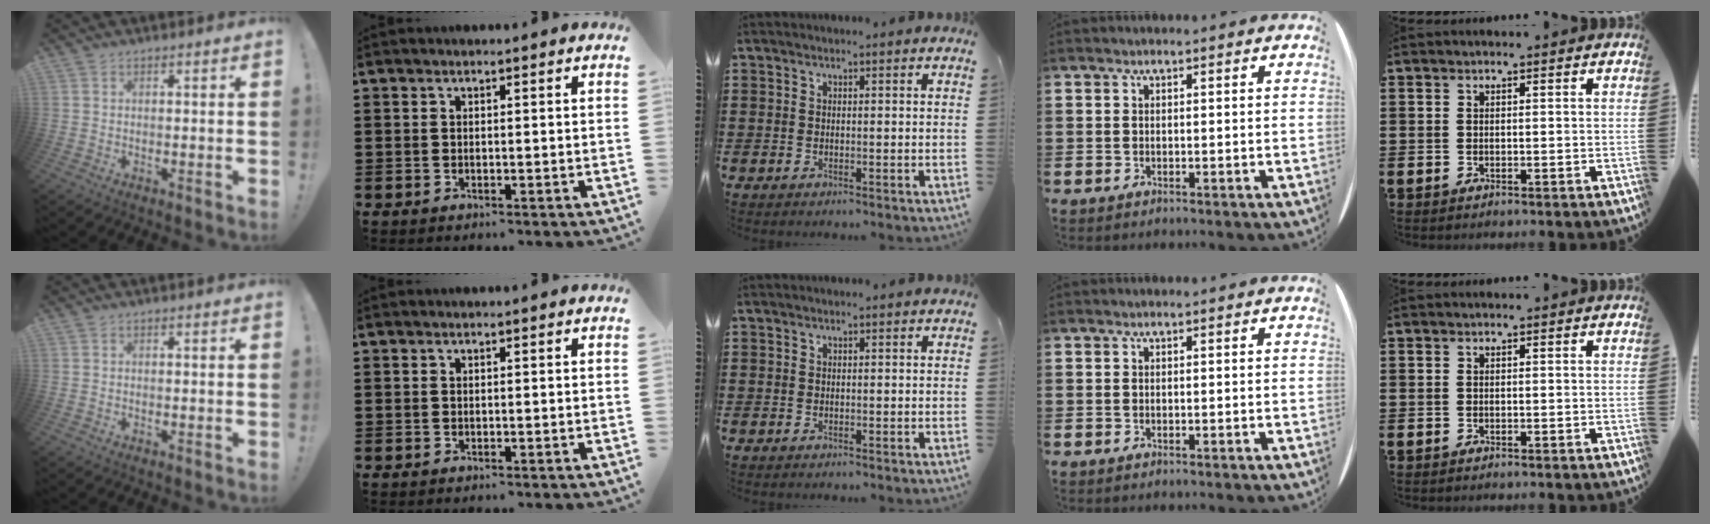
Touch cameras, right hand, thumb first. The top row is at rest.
{}